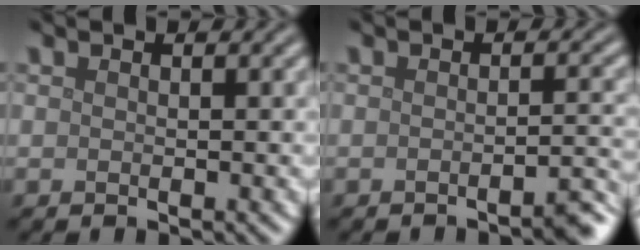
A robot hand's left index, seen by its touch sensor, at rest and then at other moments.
{"total": 2.4, "force": [-1.7, 0.4, 1.6], "torque": [-0.012, 0.005, -0.032]}